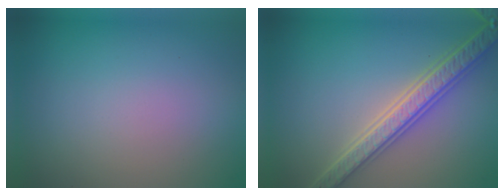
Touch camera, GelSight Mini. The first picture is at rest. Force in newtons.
{"total": 5.5, "press": 5.4, "slide": 1.1}